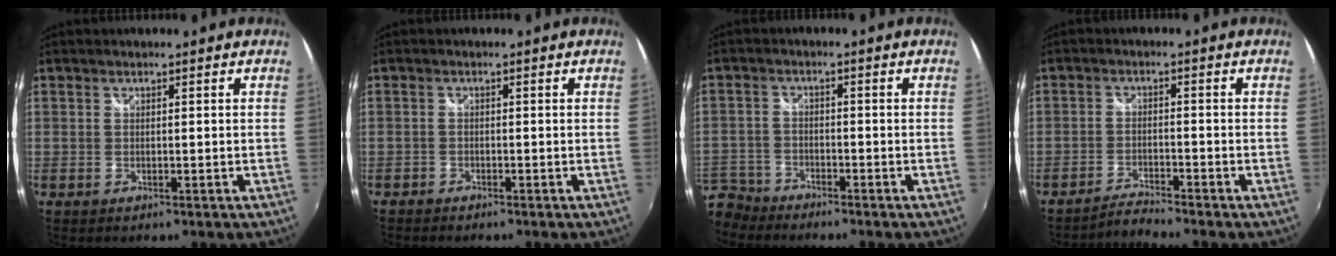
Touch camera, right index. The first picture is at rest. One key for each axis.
{"total": 1.9, "fx": -1.8, "fy": 0.7, "fz": 0.0, "tx": -0.009, "ty": -0.007, "tz": -0.035}
{"total": 8.5, "fx": -7.2, "fy": 4.4, "fz": 1.0, "tx": -0.055, "ty": 0.000, "tz": -0.146}
{"total": 3.6, "fx": -3.5, "fy": -0.6, "fz": 0.1, "tx": -0.020, "ty": -0.001, "tz": -0.070}